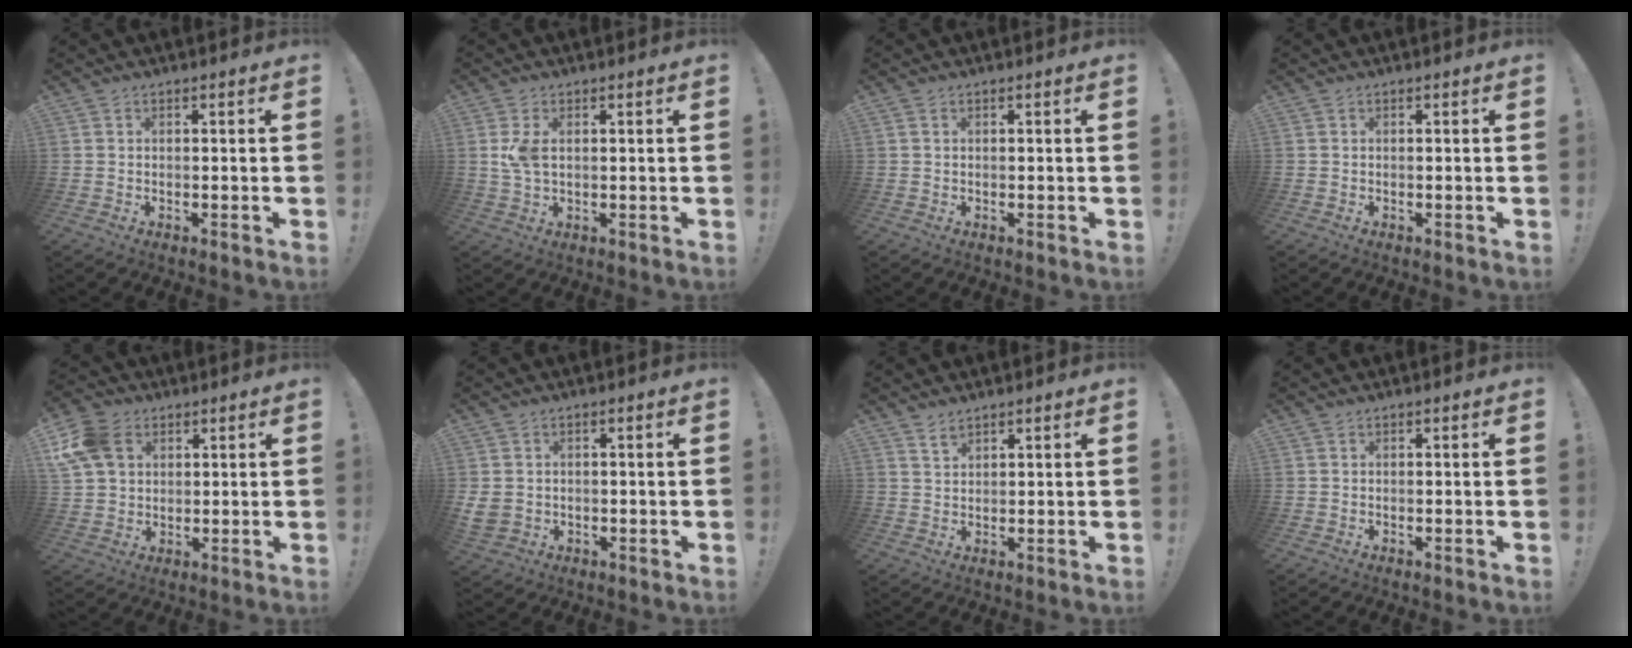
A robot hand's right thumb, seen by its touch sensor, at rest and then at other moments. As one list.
[{"total": 4.7, "force": [0.9, 2.7, 3.7], "torque": [-0.067, -0.001, 0.014]}, {"total": 0.6, "force": [0.4, 0.3, 0.4], "torque": [-0.014, 0.003, 0.009]}, {"total": 0.0}, {"total": 12.6, "force": [4.6, 9.5, 6.8], "torque": [-0.139, -0.008, 0.095]}, {"total": 4.2, "force": [0.5, 3.7, 2.0], "torque": [-0.040, -0.008, 0.008]}, {"total": 2.7, "force": [2.2, 1.1, 0.9], "torque": [-0.011, -0.016, 0.041]}, {"total": 0.0}]